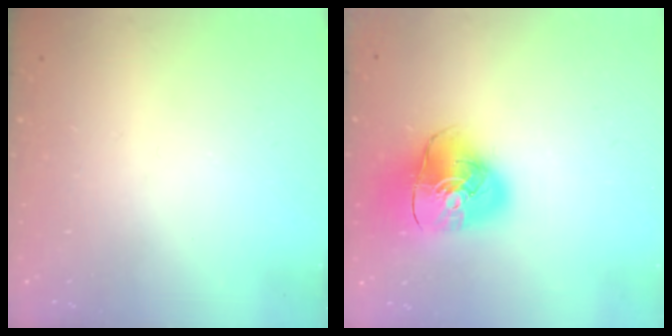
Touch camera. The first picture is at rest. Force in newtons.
{"total": 14.6, "press": 14.4, "slide": 2.1}